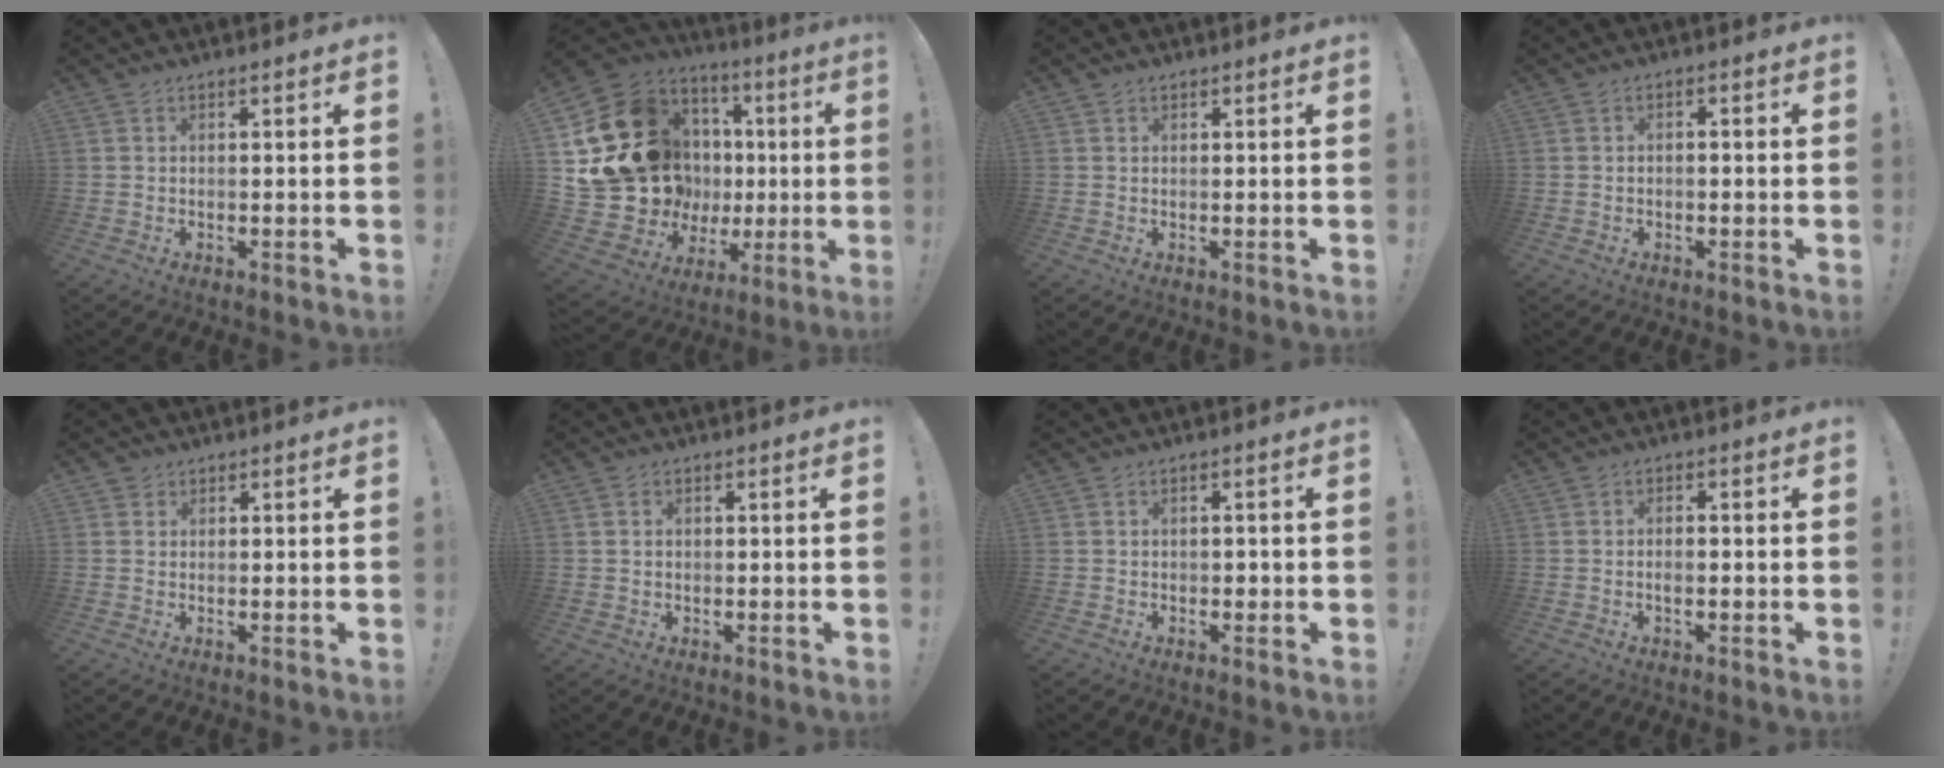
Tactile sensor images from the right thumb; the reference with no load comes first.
{"total": 23.1, "force": [3.8, 19.3, 12.1], "torque": [-0.203, -0.045, 0.141]}
{"total": 0.7, "force": [0.5, 0.4, 0.1], "torque": [0.001, -0.001, 0.010]}
{"total": 1.3, "force": [-1.0, 0.5, 0.7], "torque": [-0.012, 0.004, -0.018]}
{"total": 1.3, "force": [0.9, 1.0, 0.1], "torque": [0.000, -0.003, 0.015]}
{"total": 1.2, "force": [0.3, 1.1, 0.5], "torque": [-0.005, 0.002, 0.003]}
{"total": 1.5, "force": [-0.6, 1.3, 0.6], "torque": [-0.010, 0.006, -0.012]}
{"total": 2.1, "force": [-0.8, 0.8, 1.7], "torque": [-0.029, 0.006, -0.017]}